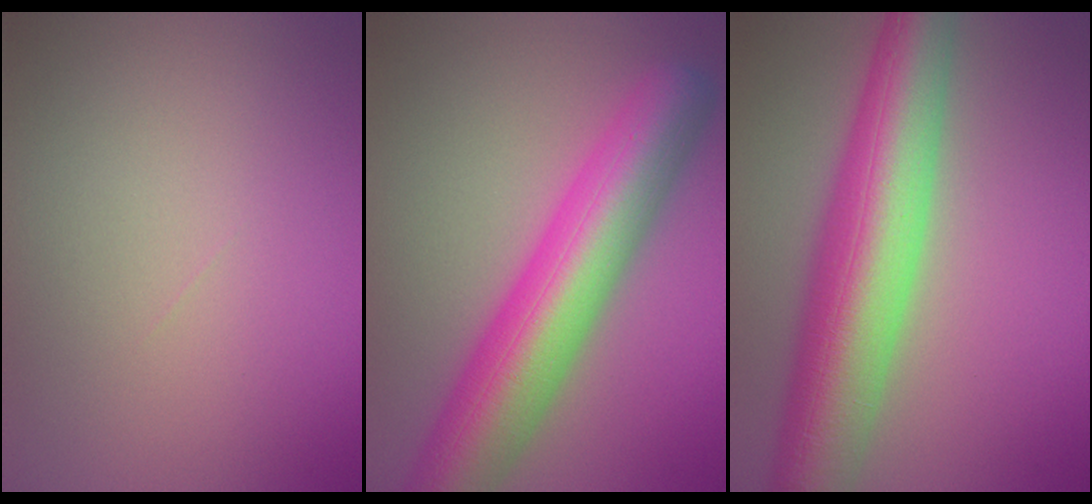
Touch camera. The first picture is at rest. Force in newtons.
{"total": 10.7, "press": 10.7, "slide": 0.2}
{"total": 10.6, "press": 10.6, "slide": 0.3}